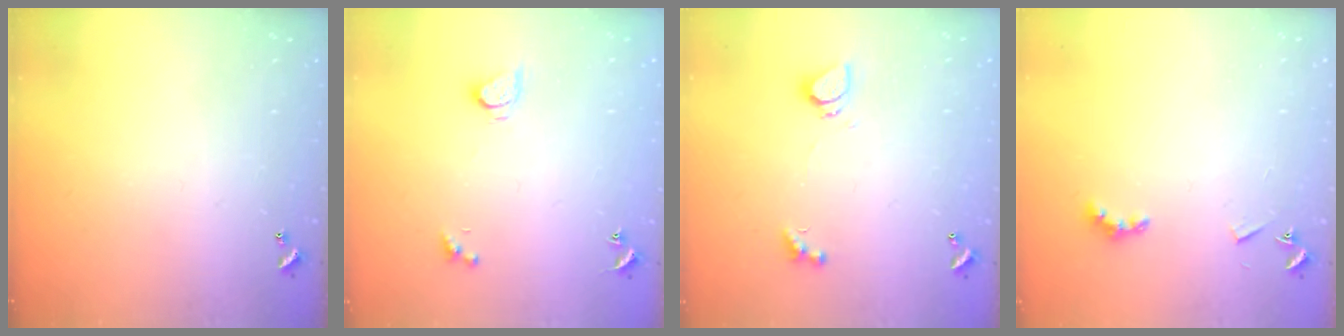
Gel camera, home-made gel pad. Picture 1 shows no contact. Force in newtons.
{"total": 2.9, "press": 2.9, "slide": 0.5}
{"total": 1.0, "press": 0.9, "slide": 0.4}
{"total": 4.0, "press": 3.9, "slide": 0.7}